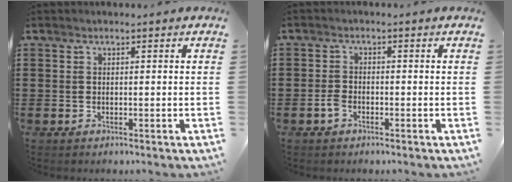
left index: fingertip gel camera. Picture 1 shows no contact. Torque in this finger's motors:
{"motor_torque": [0.32, 0.27, 0.13, 0.05]}